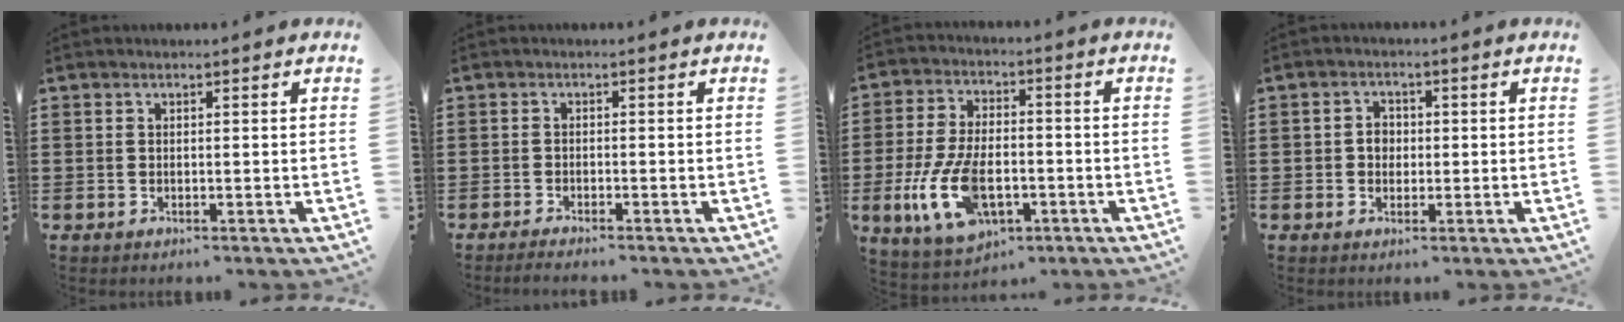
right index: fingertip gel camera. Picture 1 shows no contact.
{"total": 1.2, "force": [-1.2, -0.1, 0.3], "torque": [-0.005, -0.001, -0.023]}
{"total": 11.3, "force": [-3.6, 5.9, 9.0], "torque": [-0.211, -0.009, -0.066]}
{"total": 2.4, "force": [-0.2, 2.0, 1.3], "torque": [-0.030, 0.008, -0.006]}